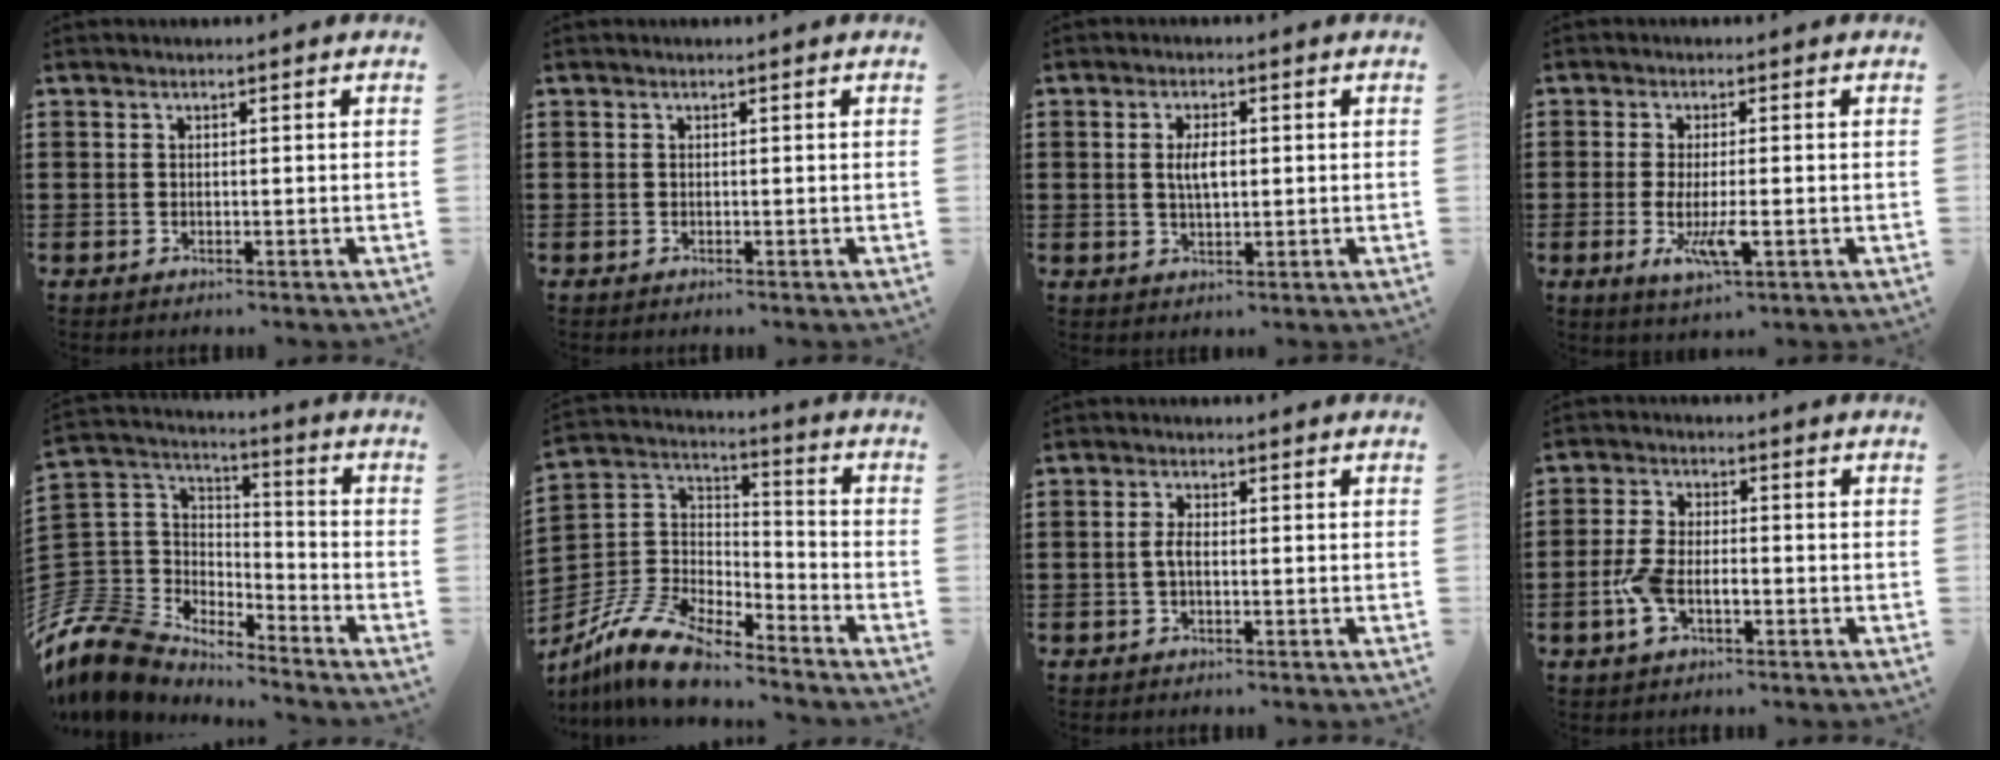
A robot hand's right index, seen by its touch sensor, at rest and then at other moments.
{"total": 0.0}
{"total": 3.6, "force": [0.4, 1.3, 3.3], "torque": [-0.067, 0.003, 0.005]}
{"total": 5.5, "force": [-1.6, 1.2, 5.1], "torque": [-0.104, -0.013, -0.030]}
{"total": 9.7, "force": [-7.8, 5.3, 2.0], "torque": [-0.099, -0.001, -0.160]}
{"total": 11.8, "force": [-10.5, 2.8, 4.6], "torque": [-0.120, 0.020, -0.217]}
{"total": 2.0, "force": [-0.4, 0.6, 1.9], "torque": [-0.051, -0.007, -0.011]}
{"total": 5.1, "force": [-1.7, 2.5, 4.0], "torque": [-0.096, -0.001, -0.037]}